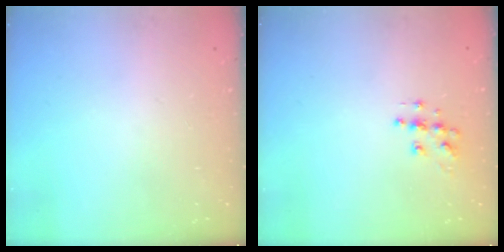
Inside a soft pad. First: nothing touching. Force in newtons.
{"total": 7.3, "press": 7.3, "slide": 0.2}